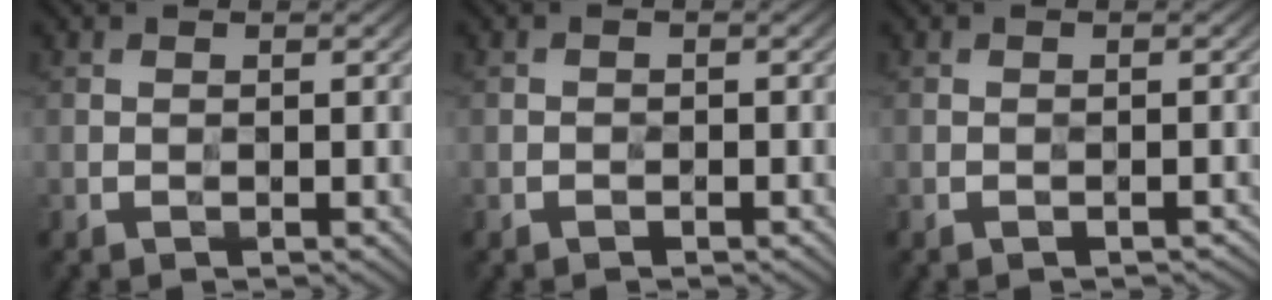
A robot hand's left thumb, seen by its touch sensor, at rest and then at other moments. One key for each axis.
{"total": 0.5, "fx": -0.4, "fy": 0.3, "fz": 0.2, "tx": 0.001, "ty": 0.000, "tz": -0.007}
{"total": 0.6, "fx": -0.5, "fy": 0.1, "fz": 0.4, "tx": -0.006, "ty": 0.002, "tz": -0.007}